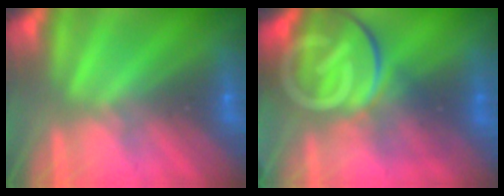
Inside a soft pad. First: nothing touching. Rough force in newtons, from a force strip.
{"total": 13.7}